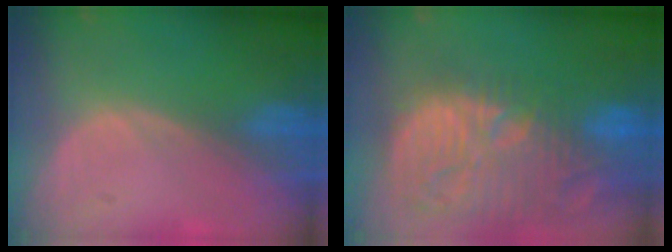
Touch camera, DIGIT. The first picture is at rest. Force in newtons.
{"total": 15.4, "press": 13.4, "slide": 7.5}